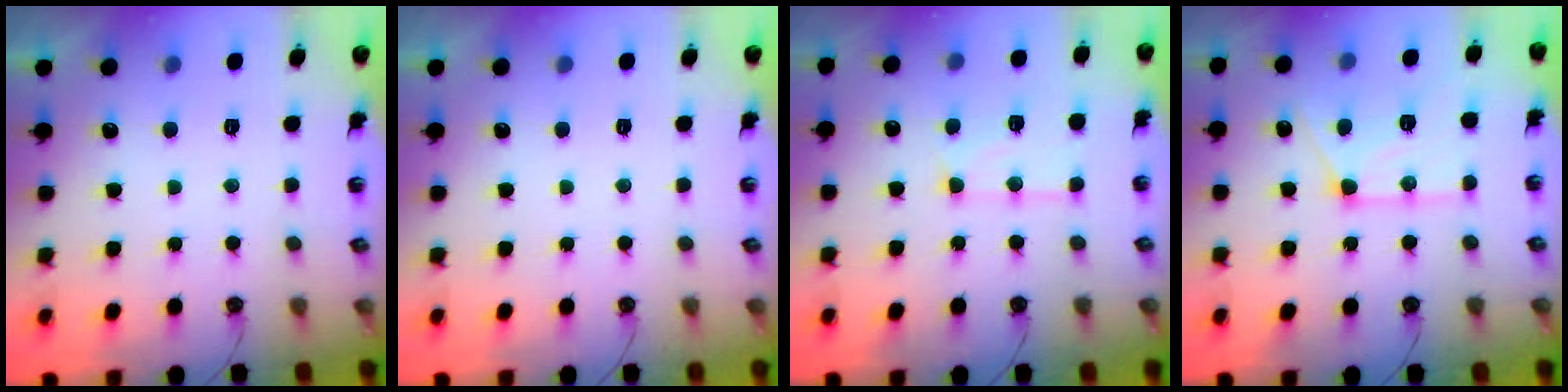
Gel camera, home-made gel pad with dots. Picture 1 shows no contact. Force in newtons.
{"total": 0.0}
{"total": 12.0, "press": 11.9, "slide": 1.0}
{"total": 13.8, "press": 13.8, "slide": 0.9}